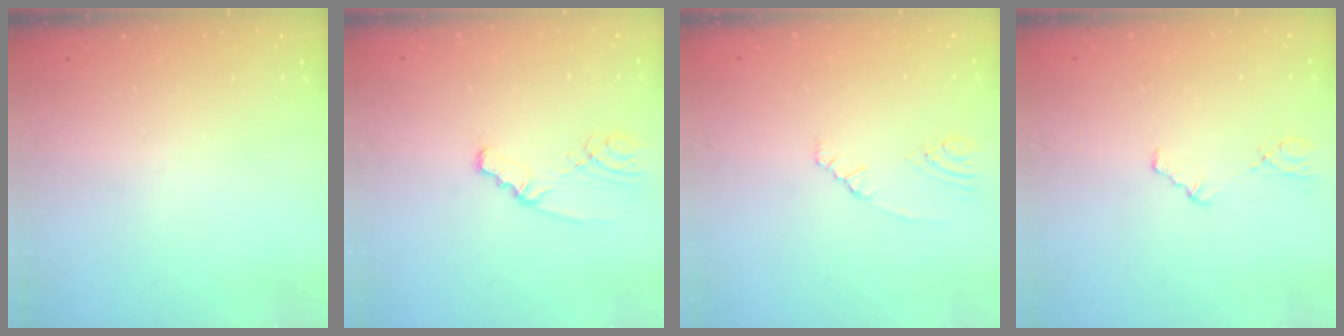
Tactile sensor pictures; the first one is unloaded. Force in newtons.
{"total": 3.4, "press": 3.3, "slide": 0.3}
{"total": 2.1, "press": 1.8, "slide": 1.1}
{"total": 2.2, "press": 2.2, "slide": 0.2}